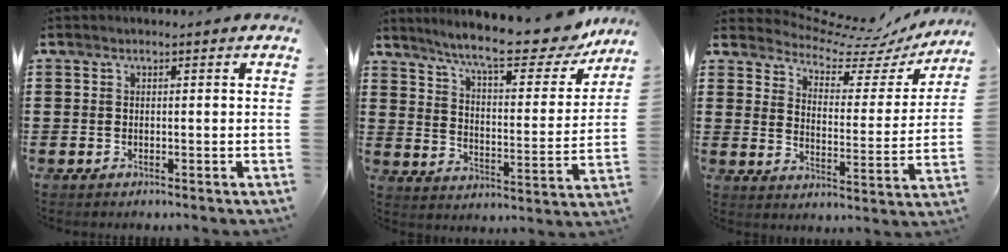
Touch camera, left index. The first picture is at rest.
{"total": 11.8, "force": [10.1, 0.8, 6.1], "torque": [-0.131, -0.062, 0.167]}
{"total": 6.7, "force": [6.1, 2.0, 2.0], "torque": [-0.058, -0.047, 0.100]}